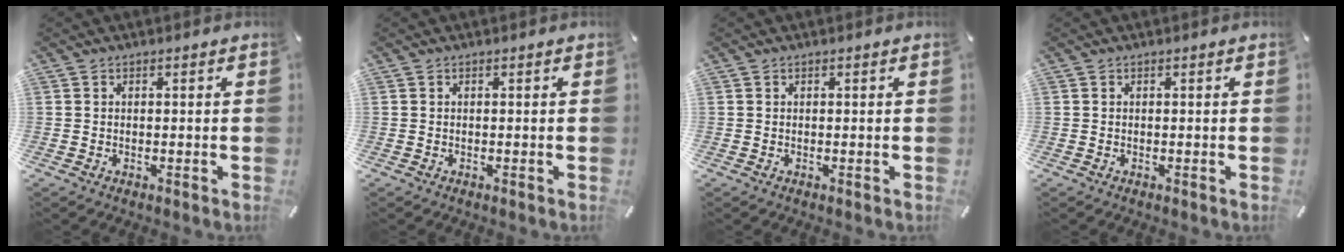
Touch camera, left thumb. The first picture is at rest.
{"total": 0.0}
{"total": 0.0}
{"total": 0.0}